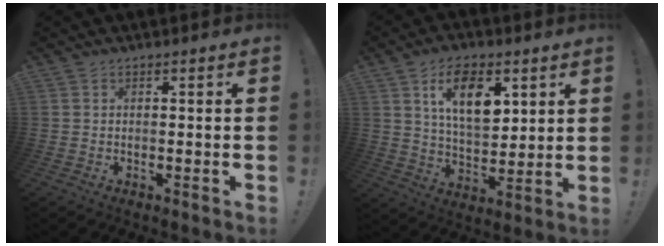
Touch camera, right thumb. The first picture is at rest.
{"total": 14.0, "force": [6.0, 7.7, 10.0], "torque": [-0.153, -0.011, 0.108]}